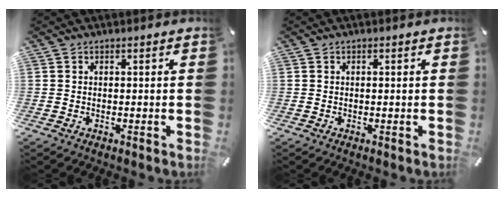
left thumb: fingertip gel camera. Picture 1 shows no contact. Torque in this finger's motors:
{"motor_torque": [-0.15, -0.28, -0.19, 0.10, -0.10]}